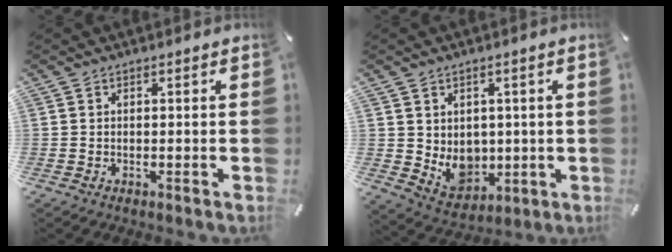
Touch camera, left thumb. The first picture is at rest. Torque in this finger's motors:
{"motor_torque": [0.19, 0.13, 0.07, -0.03, 0.08]}